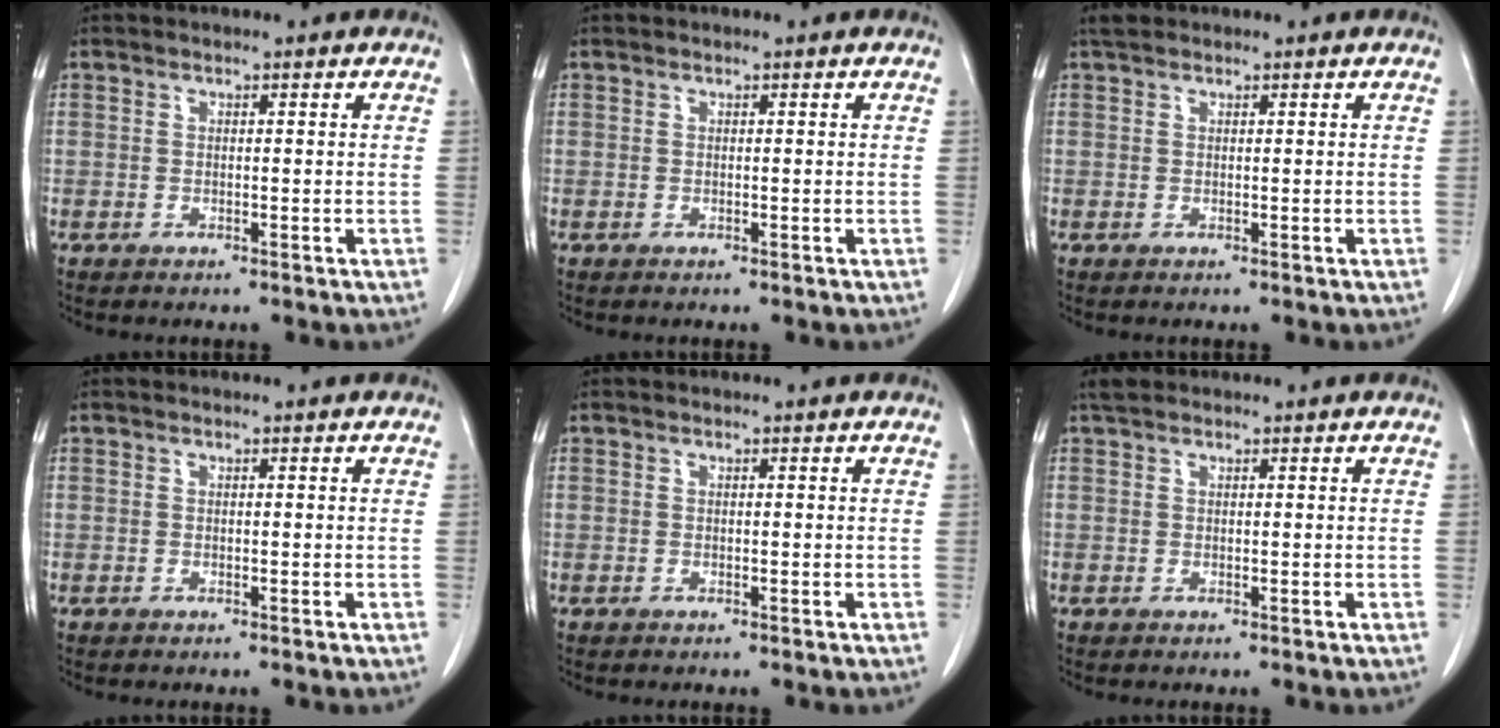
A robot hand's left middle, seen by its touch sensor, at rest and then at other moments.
{"total": 0.0}
{"total": 1.2, "force": [1.0, 0.6, 0.3], "torque": [-0.008, 0.013, 0.018]}
{"total": 0.0}
{"total": 0.0}
{"total": 1.2, "force": [1.0, 0.6, 0.3], "torque": [-0.008, 0.013, 0.017]}